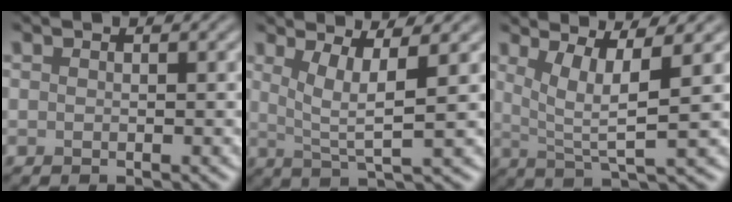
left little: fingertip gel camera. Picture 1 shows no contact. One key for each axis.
{"total": 4.4, "fx": 1.5, "fy": 0.8, "fz": 4.0, "tx": -0.074, "ty": -0.004, "tz": 0.031}
{"total": 5.1, "fx": 1.8, "fy": 1.0, "fz": 4.7, "tx": -0.083, "ty": -0.006, "tz": 0.034}